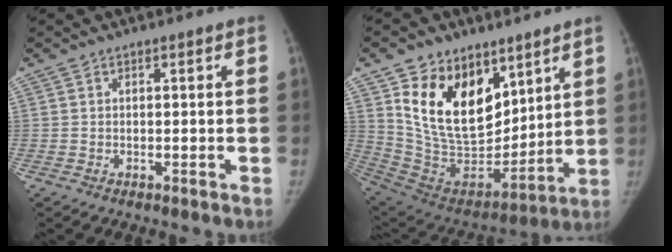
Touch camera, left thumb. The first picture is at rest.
{"total": 21.4, "force": [10.5, 13.6, 12.8], "torque": [-0.177, -0.057, 0.208]}